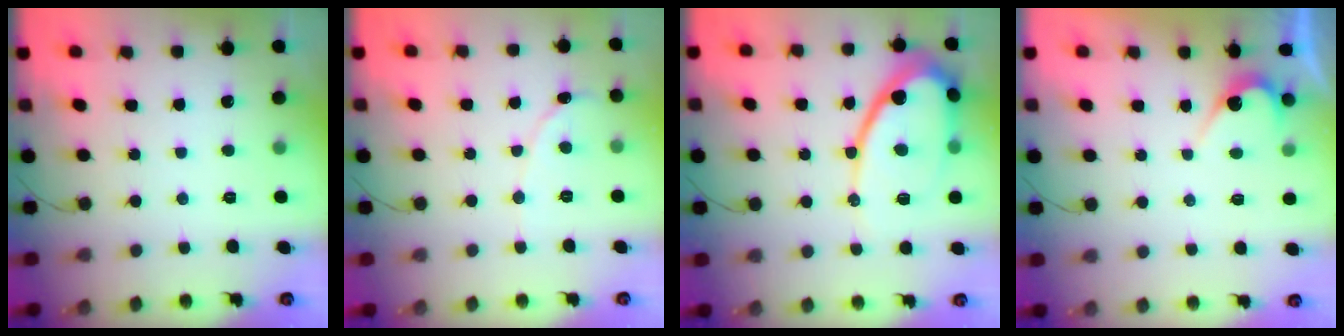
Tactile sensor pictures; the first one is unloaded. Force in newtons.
{"total": 2.1, "press": 2.1, "slide": 0.2}
{"total": 14.3, "press": 14.2, "slide": 1.4}
{"total": 5.6, "press": 5.6, "slide": 0.4}